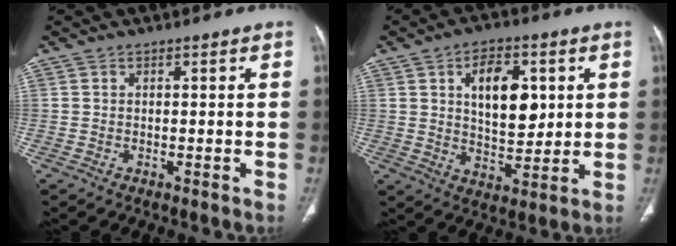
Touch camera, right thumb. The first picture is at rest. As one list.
[{"total": 12.1, "force": [3.3, 6.8, 9.5], "torque": [-0.110, -0.022, 0.056]}]